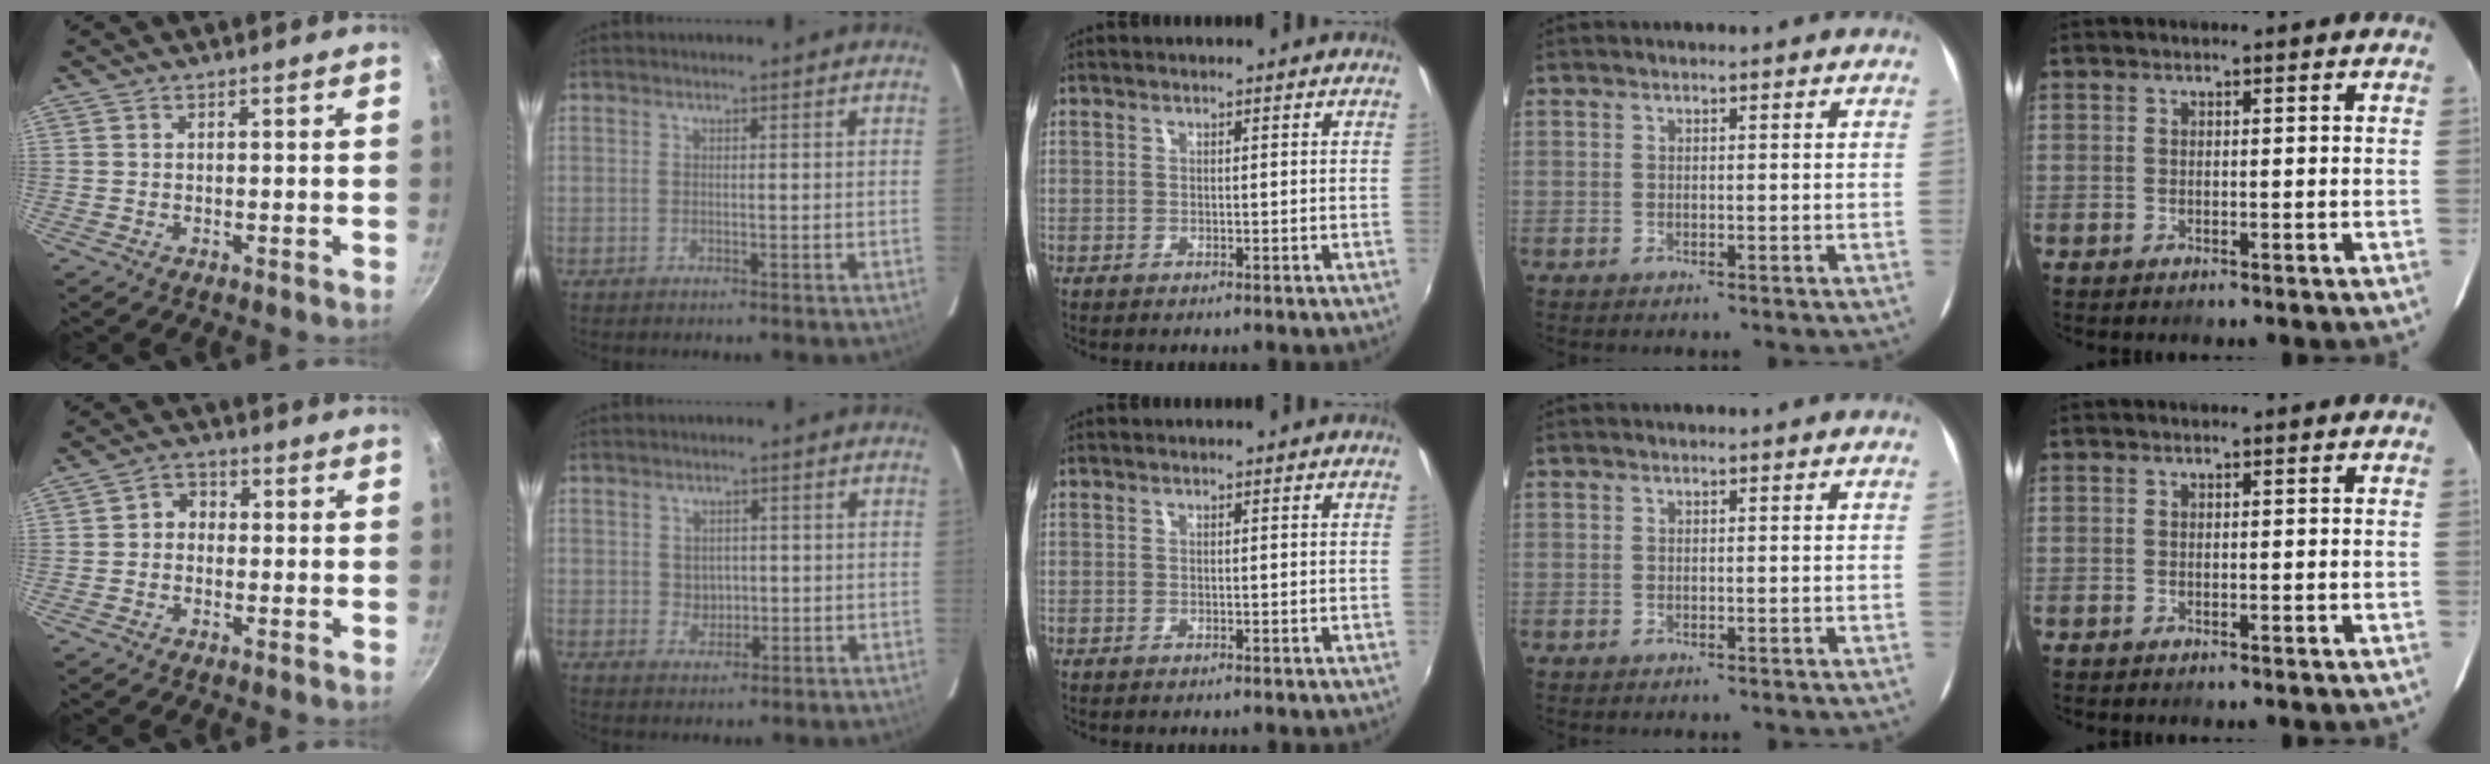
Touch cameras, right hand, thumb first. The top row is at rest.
{"thumb": {"total": 3.4, "force": [-0.4, 2.9, 1.7], "torque": [-0.011, 0.013, -0.019]}, "index": {"total": 3.1, "force": [0.2, 2.8, 1.3], "torque": [-0.019, 0.004, 0.008]}}